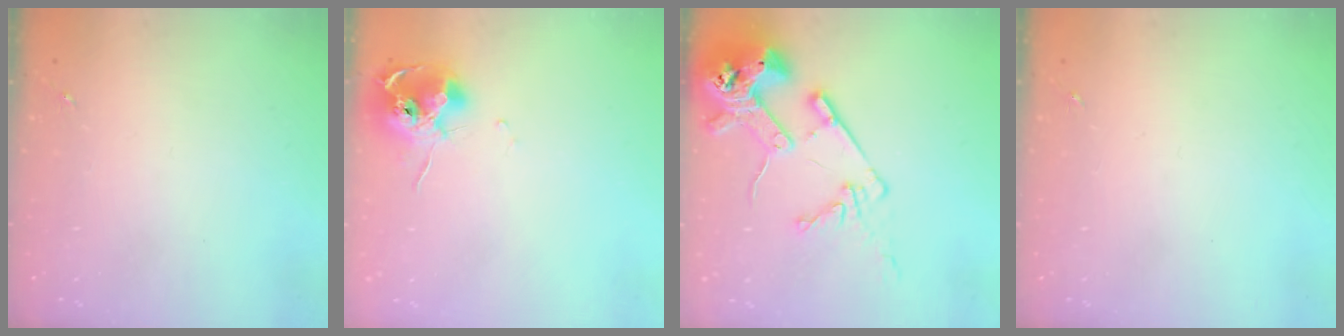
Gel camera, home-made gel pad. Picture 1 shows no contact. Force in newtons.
{"total": 11.2, "press": 11.1, "slide": 1.1}
{"total": 16.9, "press": 16.8, "slide": 1.8}
{"total": 0.0}